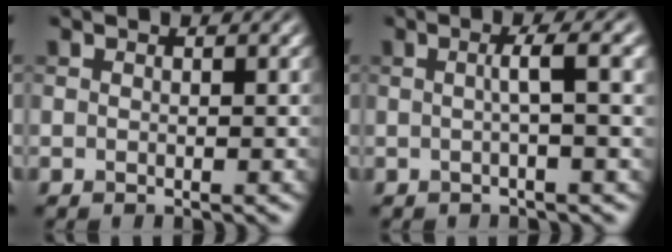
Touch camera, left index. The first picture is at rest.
{"total": 3.7, "force": [0.3, 0.7, 3.6], "torque": [-0.048, 0.009, -0.001]}